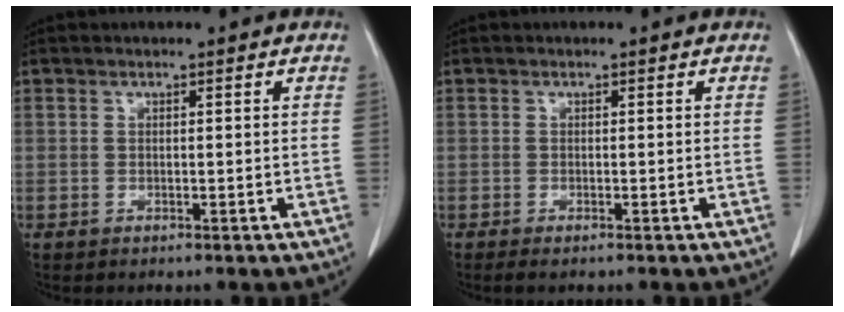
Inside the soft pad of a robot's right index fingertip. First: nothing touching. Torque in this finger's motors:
{"motor_torque": [-0.18, 0.05, 0.03, 0.01]}